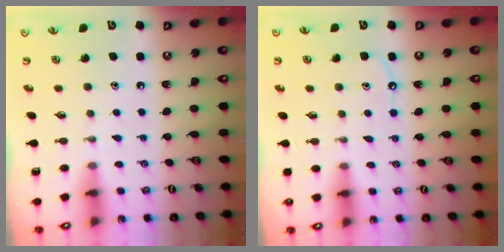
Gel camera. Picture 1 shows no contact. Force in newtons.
{"total": 6.8, "press": 6.7, "slide": 0.9}